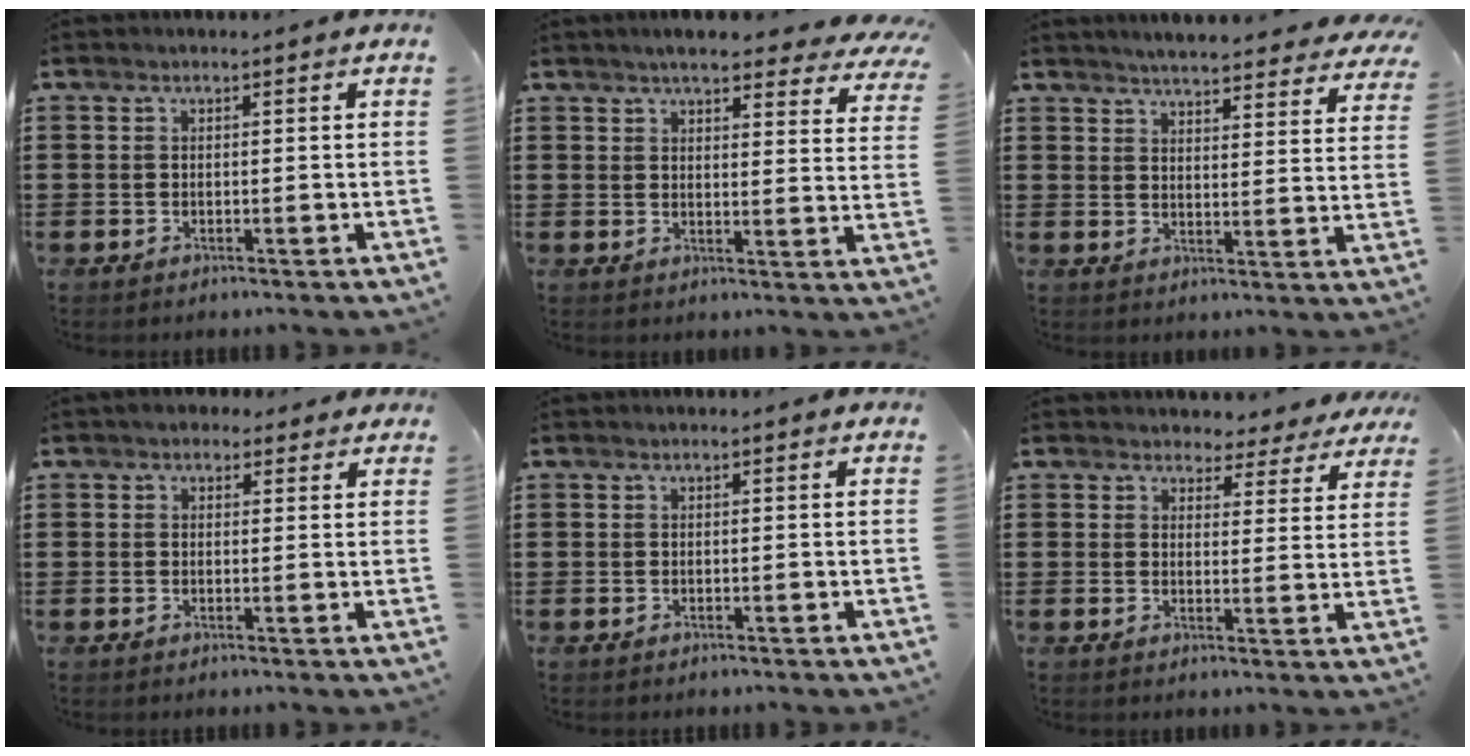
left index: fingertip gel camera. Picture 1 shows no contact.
{"total": 5.8, "force": [5.1, 0.5, 2.7], "torque": [-0.061, -0.016, 0.090]}
{"total": 4.7, "force": [4.6, -0.2, 1.0], "torque": [-0.039, -0.025, 0.081]}
{"total": 2.2, "force": [1.6, 1.5, 0.6], "torque": [-0.010, 0.006, 0.027]}
{"total": 0.0}
{"total": 3.3, "force": [3.1, 1.0, 0.2], "torque": [-0.015, -0.011, 0.054]}